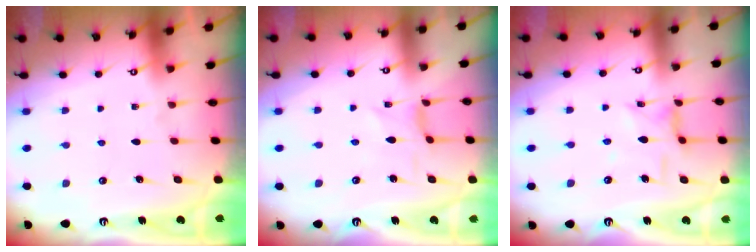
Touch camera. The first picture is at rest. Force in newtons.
{"total": 0.0}
{"total": 4.2, "press": 4.2, "slide": 0.3}